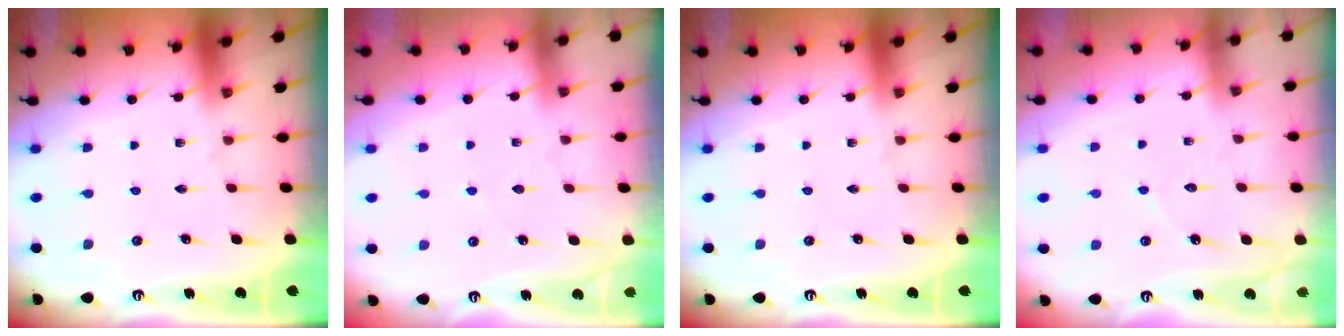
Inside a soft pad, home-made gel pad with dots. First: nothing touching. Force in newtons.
{"total": 2.1, "press": 2.1, "slide": 0.3}
{"total": 0.0}
{"total": 4.0, "press": 4.0, "slide": 0.4}